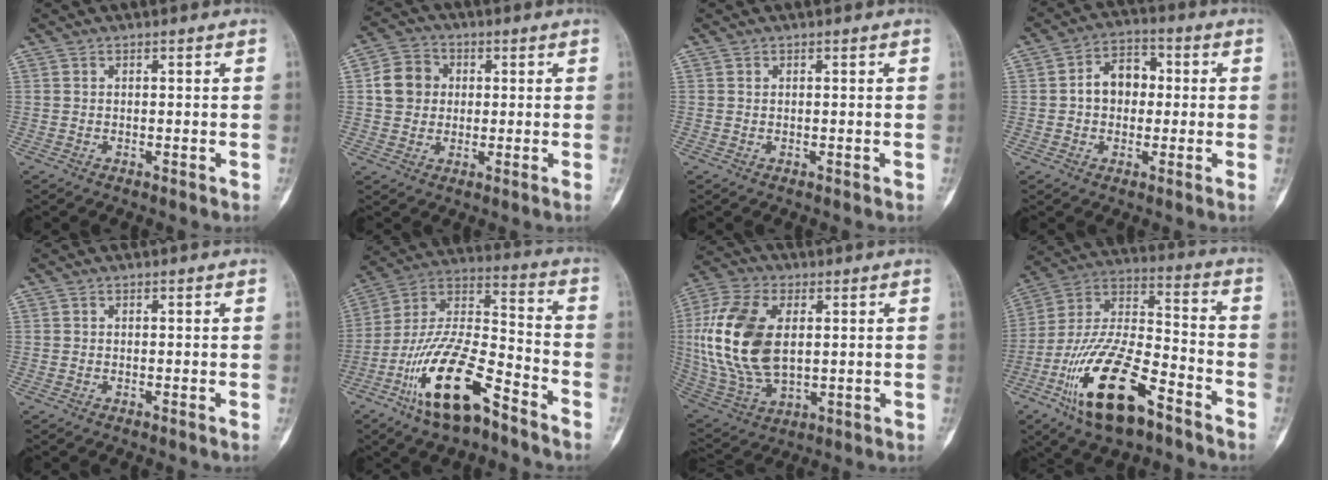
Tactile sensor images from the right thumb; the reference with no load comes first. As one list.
[{"total": 7.2, "force": [0.9, 6.3, 3.4], "torque": [-0.043, 0.010, 0.006]}, {"total": 0.0}, {"total": 7.8, "force": [0.5, 5.7, 5.3], "torque": [-0.060, 0.021, -0.002]}, {"total": 0.0}, {"total": 19.0, "force": [-10.9, 6.7, 14.1], "torque": [-0.267, 0.074, -0.204]}, {"total": 19.5, "force": [2.3, 11.5, 15.6], "torque": [-0.330, -0.007, 0.048]}, {"total": 20.8, "force": [-11.1, 8.2, 15.5], "torque": [-0.303, 0.062, -0.203]}]